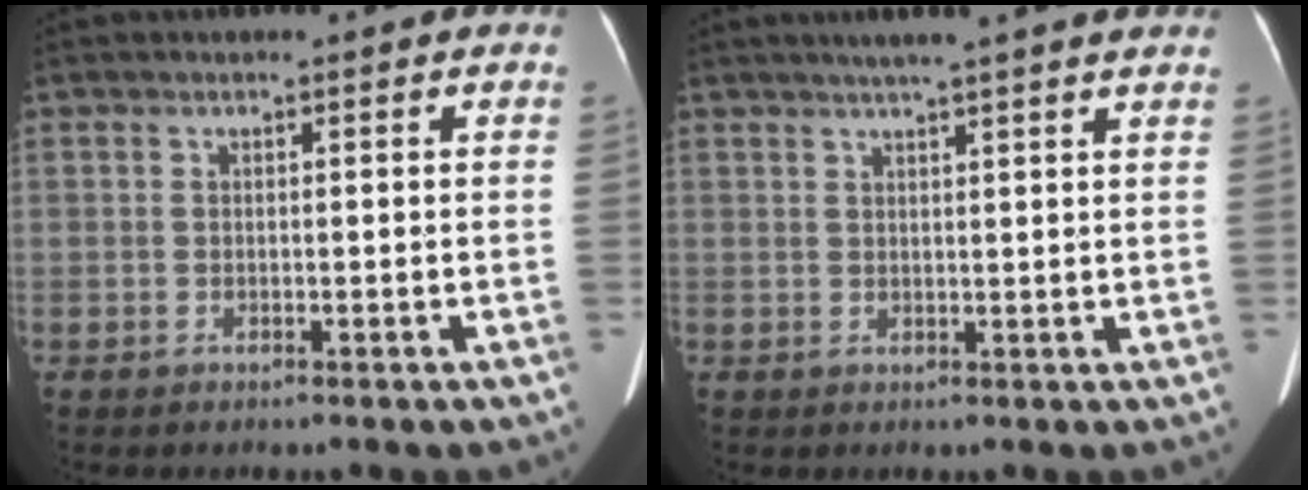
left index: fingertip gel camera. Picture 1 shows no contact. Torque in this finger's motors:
{"motor_torque": [0.23, -0.43, 0.05, 0.07]}